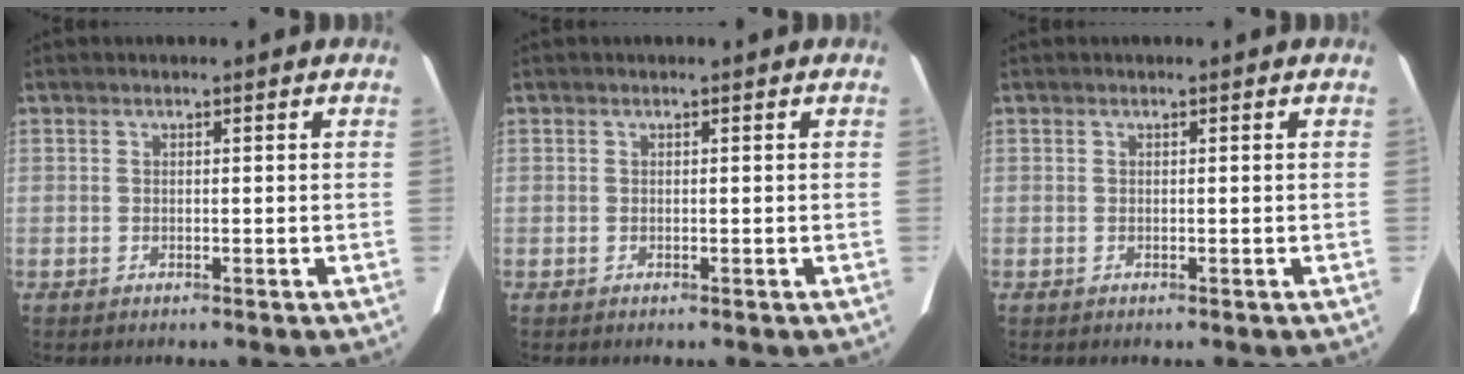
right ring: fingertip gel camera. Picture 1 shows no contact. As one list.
[{"total": 0.0}, {"total": 0.0}]